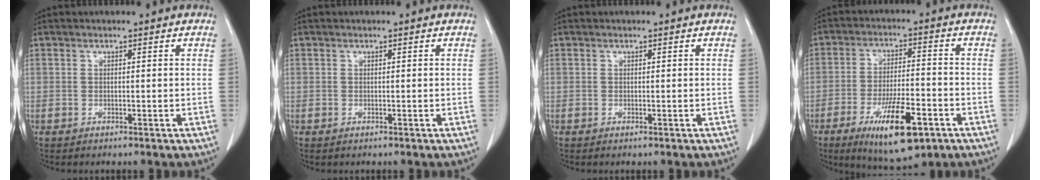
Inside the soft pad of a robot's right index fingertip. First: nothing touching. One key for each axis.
{"total": 0.0}
{"total": 0.0}
{"total": 12.9, "fx": -6.4, "fy": 3.3, "fz": 10.7, "tx": -0.186, "ty": -0.016, "tz": -0.097}